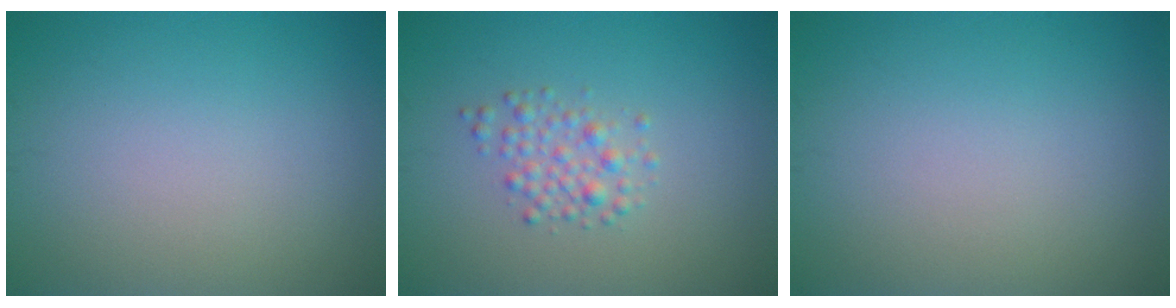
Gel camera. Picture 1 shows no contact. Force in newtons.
{"total": 2.1, "press": 2.1, "slide": 0.0}
{"total": 0.0}